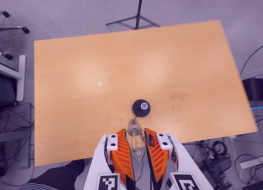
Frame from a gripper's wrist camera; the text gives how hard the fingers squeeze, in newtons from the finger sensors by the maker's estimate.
{"total": 20.9, "left": 25.9, "right": 15.9}